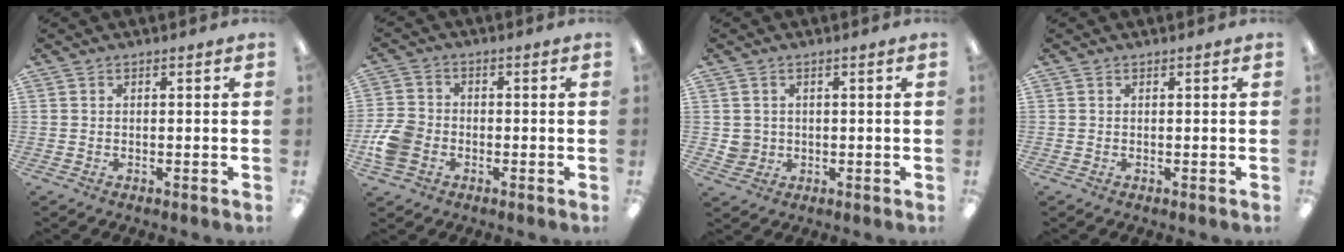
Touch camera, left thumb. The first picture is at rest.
{"total": 7.5, "force": [-2.1, 6.0, 4.1], "torque": [-0.083, 0.014, -0.039]}
{"total": 3.3, "force": [0.5, 3.2, 0.4], "torque": [-0.006, 0.003, 0.009]}
{"total": 0.0}